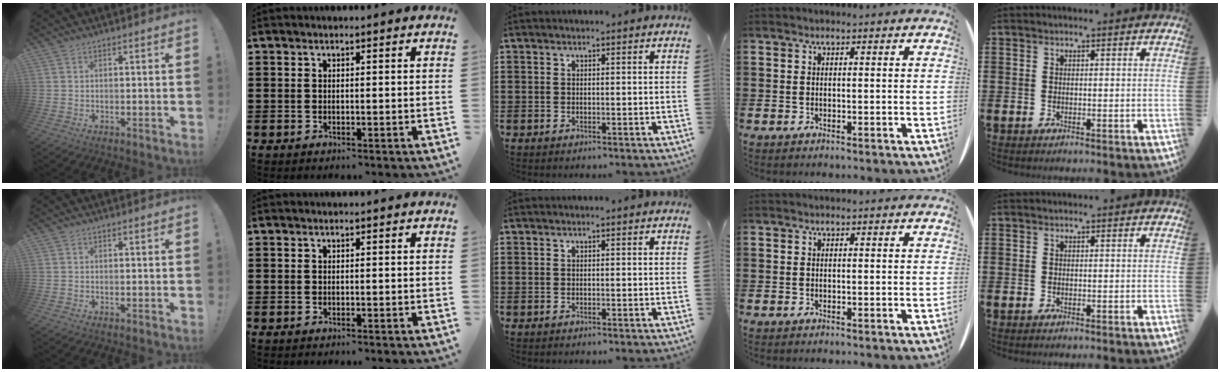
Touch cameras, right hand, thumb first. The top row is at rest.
{}